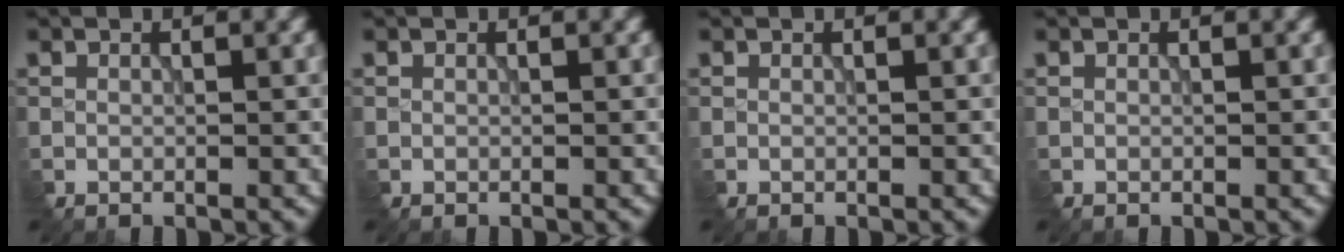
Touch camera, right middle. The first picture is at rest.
{"total": 0.0}
{"total": 0.0}
{"total": 0.0}